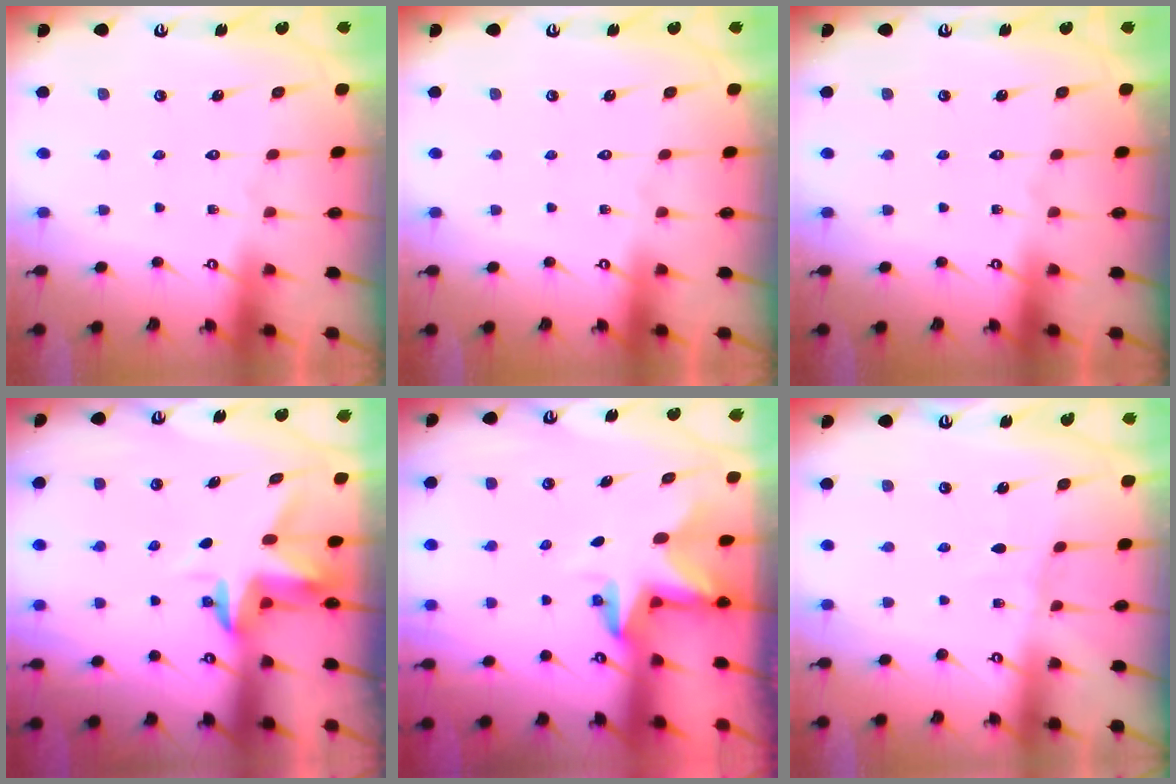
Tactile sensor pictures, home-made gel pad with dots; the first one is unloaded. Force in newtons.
{"total": 0.0}
{"total": 0.0}
{"total": 3.2, "press": 3.2, "slide": 0.4}
{"total": 3.0, "press": 3.0, "slide": 0.1}
{"total": 3.2, "press": 3.2, "slide": 0.4}